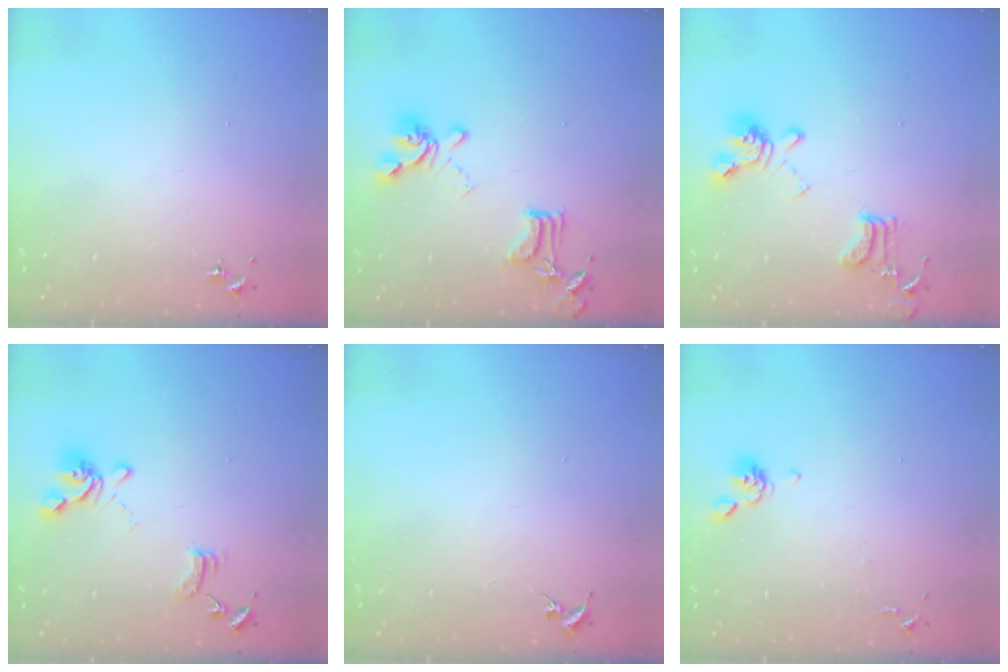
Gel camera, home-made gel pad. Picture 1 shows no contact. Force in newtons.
{"total": 15.9, "press": 15.9, "slide": 1.0}
{"total": 16.4, "press": 16.3, "slide": 1.5}
{"total": 13.1, "press": 13.0, "slide": 1.2}
{"total": 0.0}
{"total": 6.4, "press": 6.2, "slide": 1.5}